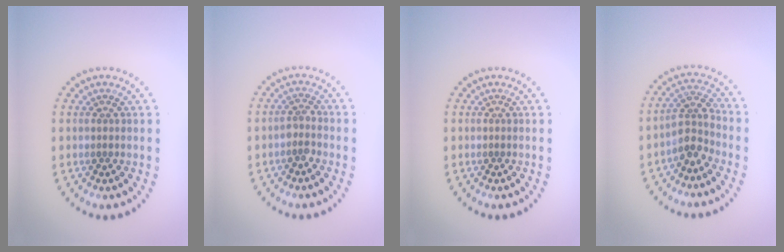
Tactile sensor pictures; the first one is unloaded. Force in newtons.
{"total": 1.5, "press": 1.2, "slide": 0.9}
{"total": 0.0}
{"total": 2.9, "press": 2.3, "slide": 1.8}